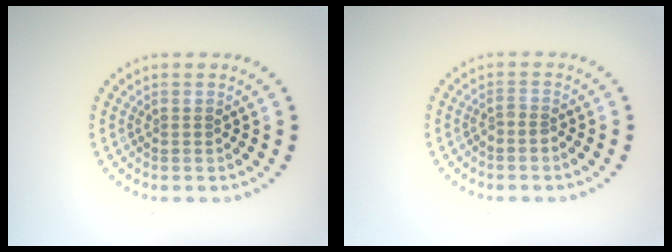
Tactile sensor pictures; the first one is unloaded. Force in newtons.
{"total": 0.7, "press": 0.4, "slide": 0.6}